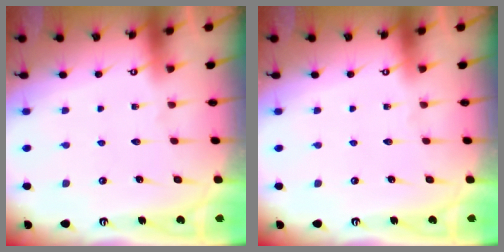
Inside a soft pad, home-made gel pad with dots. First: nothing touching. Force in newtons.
{"total": 0.0}